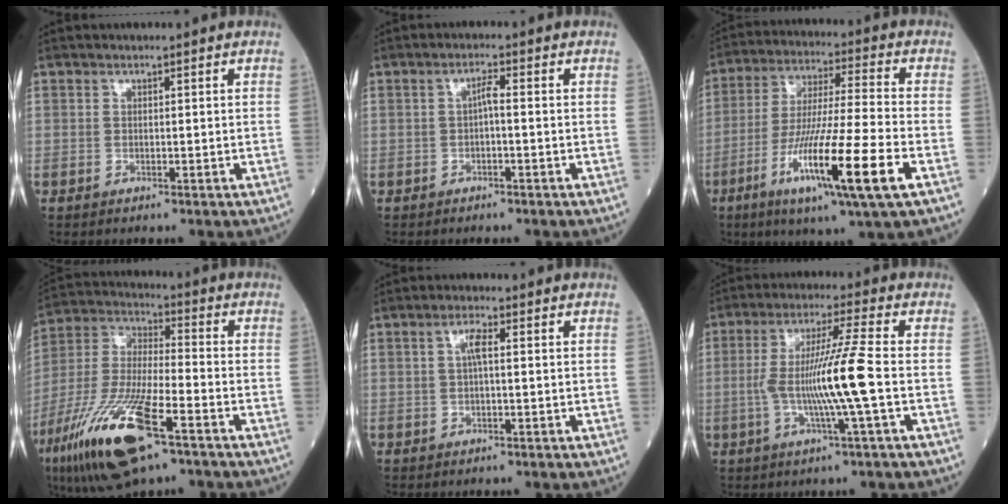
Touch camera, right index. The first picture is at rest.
{"total": 1.8, "force": [-0.2, 0.3, 1.7], "torque": [-0.029, 0.004, -0.005]}
{"total": 17.2, "force": [-6.9, -0.3, 15.8], "torque": [-0.302, -0.034, -0.124]}
{"total": 18.8, "force": [-10.1, 3.7, 15.4], "torque": [-0.354, -0.043, -0.187]}
{"total": 2.3, "force": [0.4, 0.4, 2.2], "torque": [-0.045, 0.004, 0.007]}
{"total": 10.6, "force": [-1.6, -1.3, 10.4], "torque": [-0.200, -0.002, -0.032]}